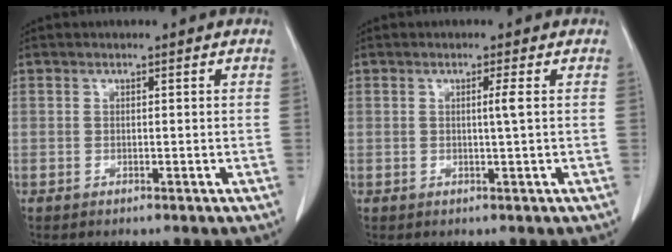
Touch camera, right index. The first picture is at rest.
{"total": 1.6, "force": [0.2, -0.5, 1.5], "torque": [-0.027, -0.002, 0.003]}